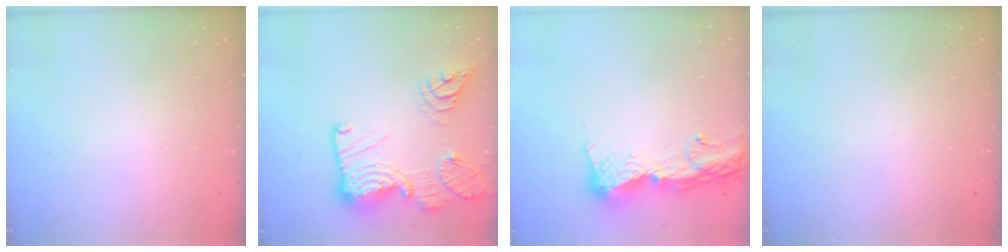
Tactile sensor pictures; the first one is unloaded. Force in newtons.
{"total": 22.9, "press": 22.8, "slide": 2.3}
{"total": 13.9, "press": 13.8, "slide": 1.2}
{"total": 0.0}